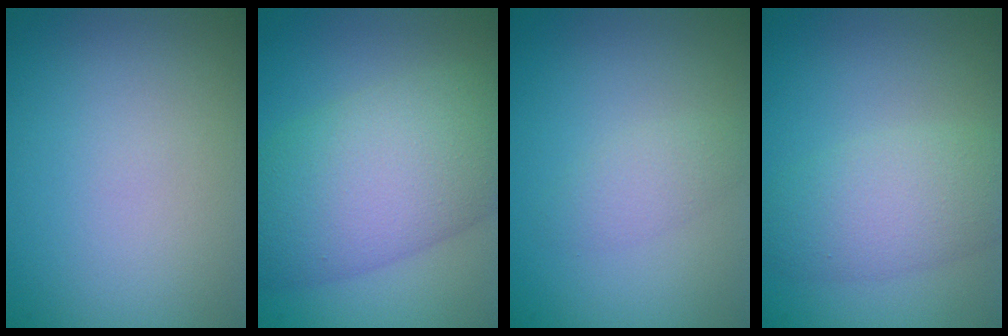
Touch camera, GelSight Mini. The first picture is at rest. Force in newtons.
{"total": 9.6, "press": 9.6, "slide": 0.4}
{"total": 1.5, "press": 1.5, "slide": 0.0}
{"total": 4.3, "press": 4.3, "slide": 0.1}